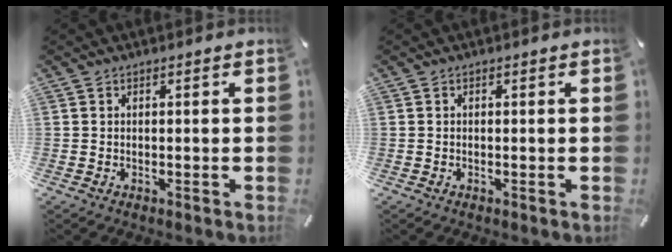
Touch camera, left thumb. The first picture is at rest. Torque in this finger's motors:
{"motor_torque": [0.00, 0.00, 0.01, 0.02, 0.00]}